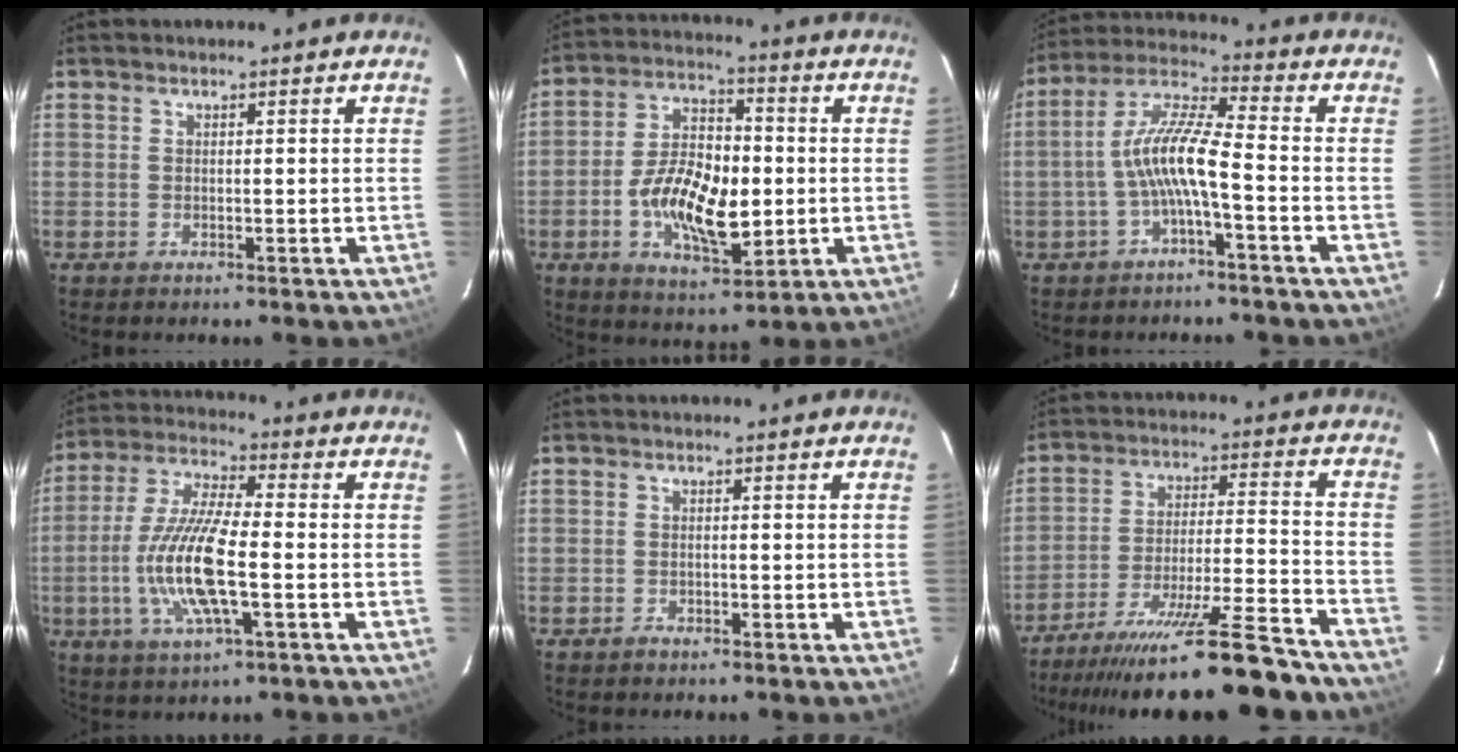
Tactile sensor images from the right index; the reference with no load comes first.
{"total": 14.2, "force": [-2.4, 6.9, 12.1], "torque": [-0.233, 0.005, -0.038]}
{"total": 8.9, "force": [-2.7, 0.9, 8.5], "torque": [-0.187, 0.018, -0.052]}
{"total": 13.9, "force": [-2.9, 3.0, 13.3], "torque": [-0.275, -0.004, -0.059]}
{"total": 0.6, "force": [-0.3, 0.5, 0.2], "torque": [-0.002, -0.002, -0.004]}
{"total": 21.5, "force": [-18.8, 1.4, 10.2], "torque": [-0.194, -0.037, -0.283]}